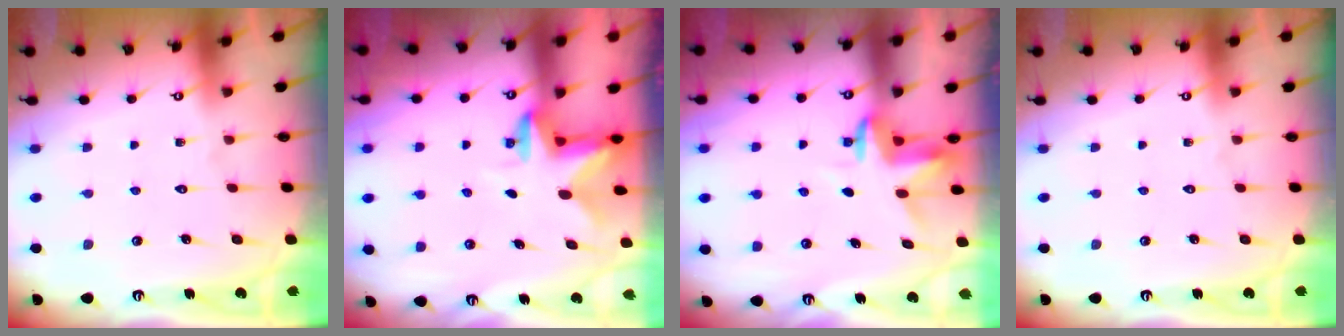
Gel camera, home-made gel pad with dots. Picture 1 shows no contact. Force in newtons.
{"total": 2.7, "press": 2.6, "slide": 0.5}
{"total": 3.4, "press": 3.4, "slide": 0.2}
{"total": 0.0}